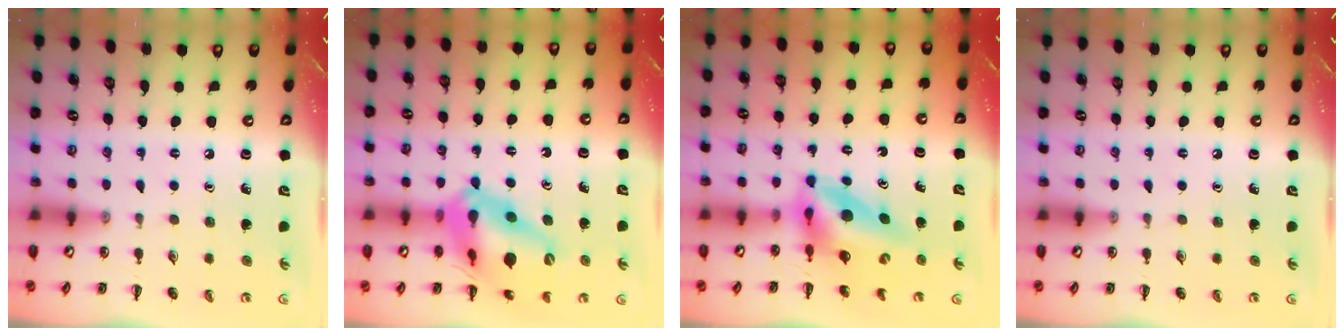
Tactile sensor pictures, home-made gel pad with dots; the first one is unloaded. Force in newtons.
{"total": 19.0, "press": 18.5, "slide": 4.1}
{"total": 10.6, "press": 10.1, "slide": 3.3}
{"total": 0.0}